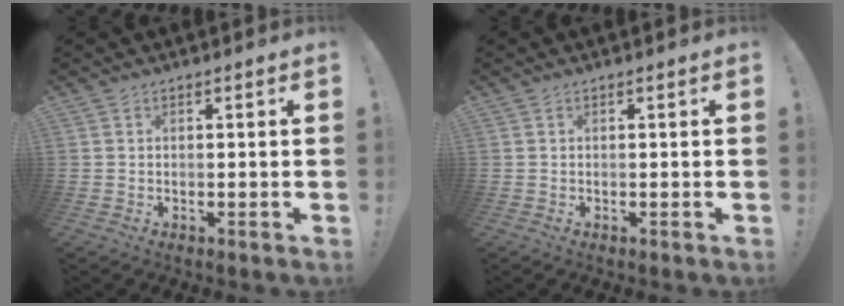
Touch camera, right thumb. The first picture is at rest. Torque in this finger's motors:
{"motor_torque": [0.00, 0.00, -0.08, 0.08, 0.00]}